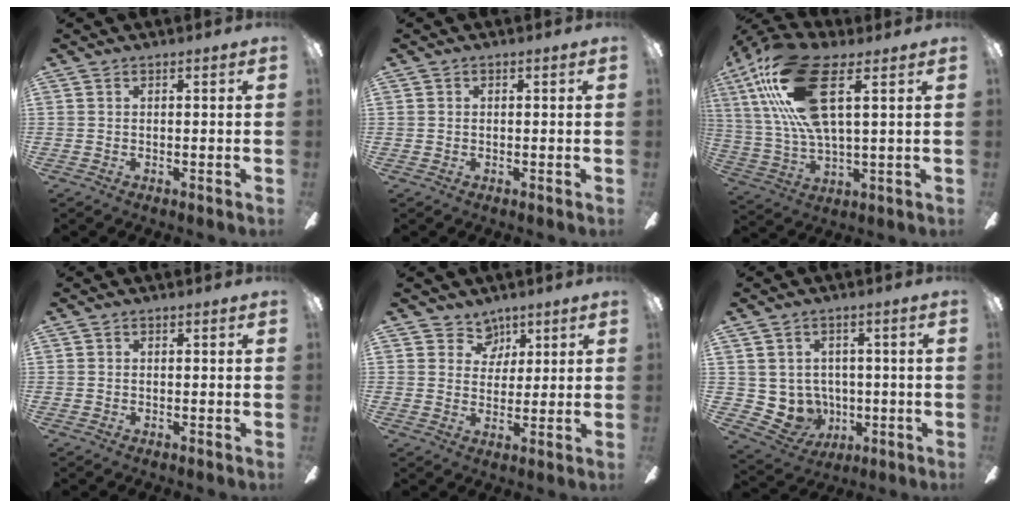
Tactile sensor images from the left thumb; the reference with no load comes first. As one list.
[{"total": 0.0}, {"total": 21.5, "force": [9.4, 8.3, 17.5], "torque": [-0.376, -0.019, 0.158]}, {"total": 0.0}, {"total": 5.9, "force": [3.8, 4.5, 0.5], "torque": [-0.010, -0.018, 0.068]}, {"total": 6.3, "force": [1.1, 6.1, 0.8], "torque": [-0.054, -0.017, 0.029]}]